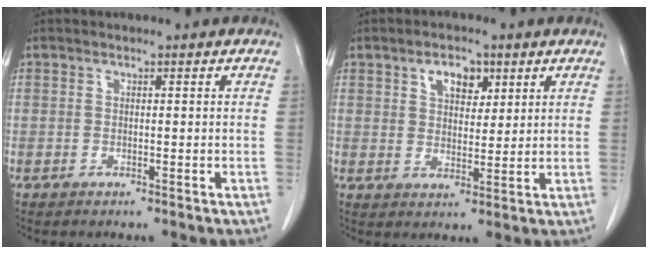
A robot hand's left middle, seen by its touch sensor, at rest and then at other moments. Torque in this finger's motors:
{"motor_torque": [0.62, -0.50, 0.04, 0.04]}